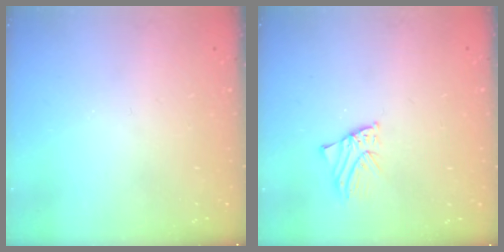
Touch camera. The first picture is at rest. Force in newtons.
{"total": 1.9, "press": 1.9, "slide": 0.0}